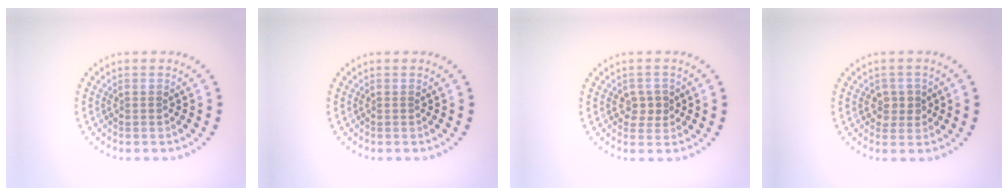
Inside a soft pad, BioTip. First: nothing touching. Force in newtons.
{"total": 0.0}
{"total": 1.8, "press": 1.7, "slide": 0.5}
{"total": 1.8, "press": 1.8, "slide": 0.4}